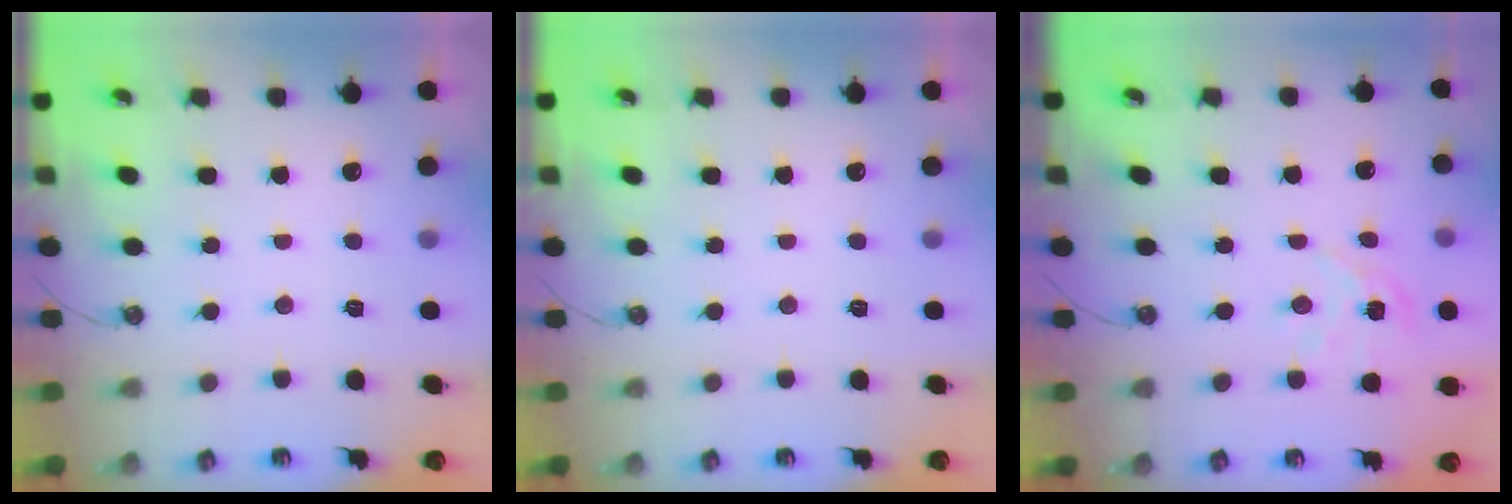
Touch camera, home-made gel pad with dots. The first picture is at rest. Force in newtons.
{"total": 0.0}
{"total": 2.5, "press": 2.5, "slide": 0.2}